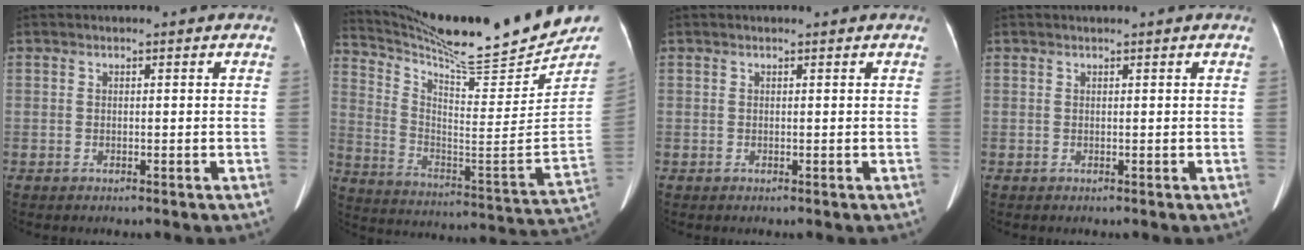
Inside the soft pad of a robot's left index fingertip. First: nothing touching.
{"total": 23.6, "force": [21.8, 0.9, 9.1], "torque": [-0.164, -0.088, 0.323]}
{"total": 0.0}
{"total": 1.0, "force": [0.9, -0.2, 0.4], "torque": [-0.008, 0.014, 0.020]}